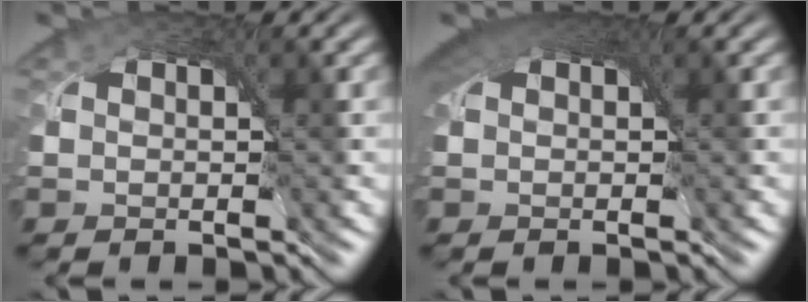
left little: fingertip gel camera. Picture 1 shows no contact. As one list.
[{"total": 5.3, "force": [2.8, 2.7, 3.6], "torque": [-0.066, 0.015, 0.033]}]